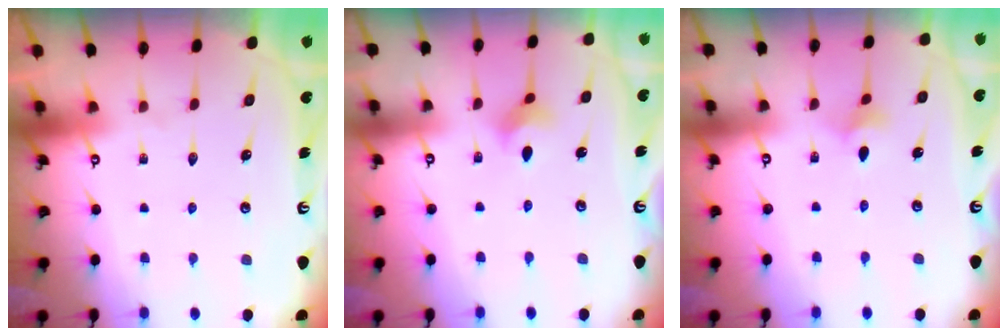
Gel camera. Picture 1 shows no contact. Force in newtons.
{"total": 3.9, "press": 3.8, "slide": 0.8}
{"total": 3.4, "press": 3.3, "slide": 0.7}